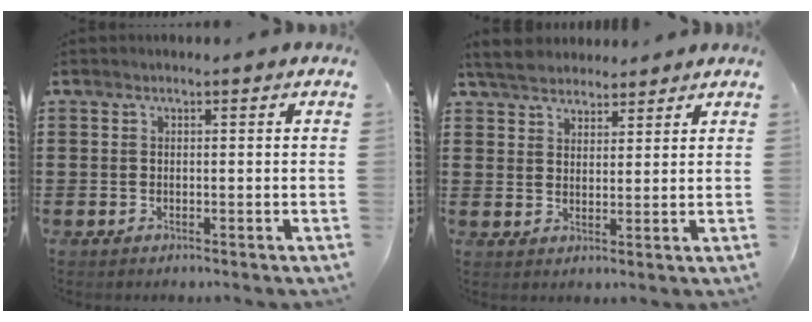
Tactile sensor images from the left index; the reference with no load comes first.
{"total": 4.4, "force": [4.0, 1.5, 0.9], "torque": [-0.032, -0.003, 0.076]}